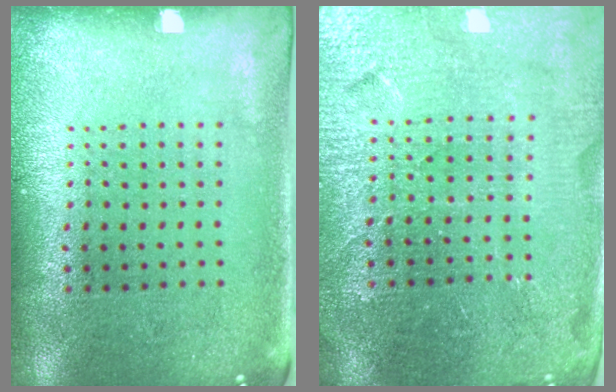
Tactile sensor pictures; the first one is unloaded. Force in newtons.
{"total": 4.4, "press": 4.2, "slide": 1.4}